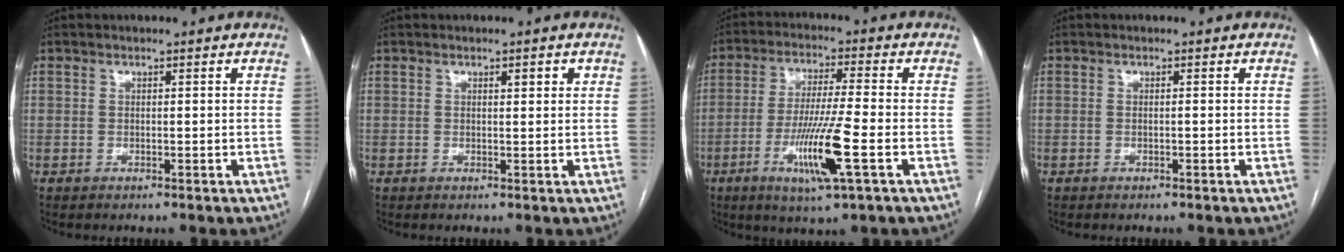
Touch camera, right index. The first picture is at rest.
{"total": 1.7, "force": [0.8, 0.5, 1.4], "torque": [-0.016, 0.000, 0.010]}
{"total": 11.3, "force": [-3.9, -0.1, 10.6], "torque": [-0.205, -0.018, -0.070]}
{"total": 0.0}